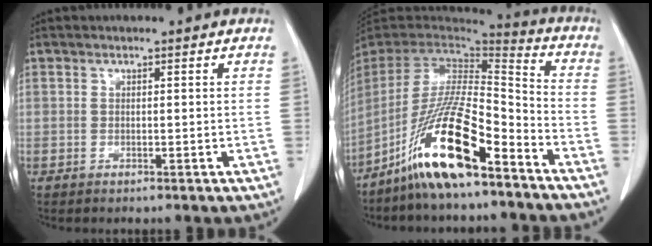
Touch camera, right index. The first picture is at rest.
{"total": 17.5, "force": [-11.4, 2.5, 13.0], "torque": [-0.271, -0.021, -0.213]}